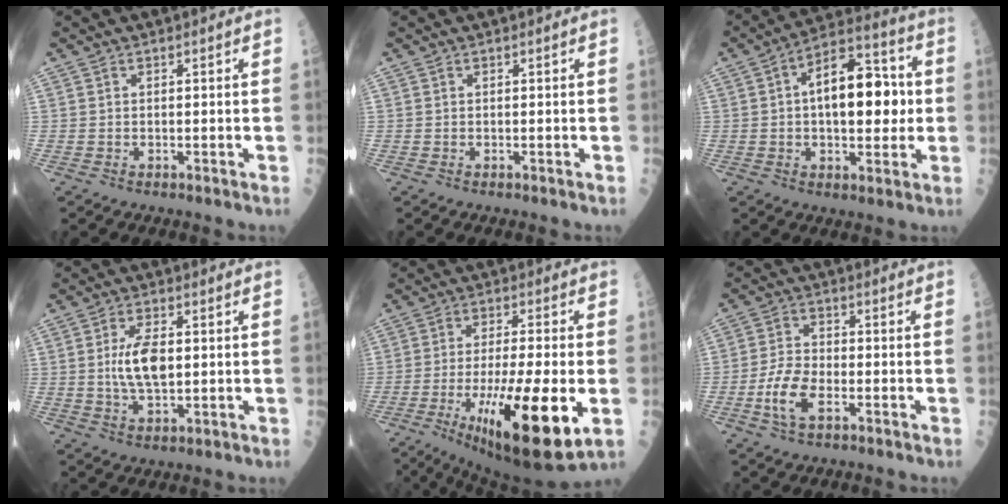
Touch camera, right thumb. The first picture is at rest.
{"total": 0.0}
{"total": 17.0, "force": [1.2, 8.8, 14.5], "torque": [-0.187, 0.024, 0.013]}
{"total": 8.0, "force": [0.6, 3.7, 7.0], "torque": [-0.129, -0.003, 0.011]}
{"total": 22.0, "force": [-6.1, 5.2, 20.5], "torque": [-0.346, -0.024, -0.082]}
{"total": 7.3, "force": [-2.7, 3.6, 5.7], "torque": [-0.114, 0.016, -0.056]}